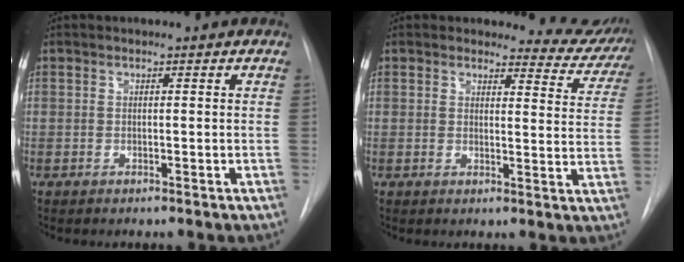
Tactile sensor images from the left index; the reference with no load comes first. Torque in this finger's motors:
{"motor_torque": [0.97, -1.17, 0.05, -0.04]}